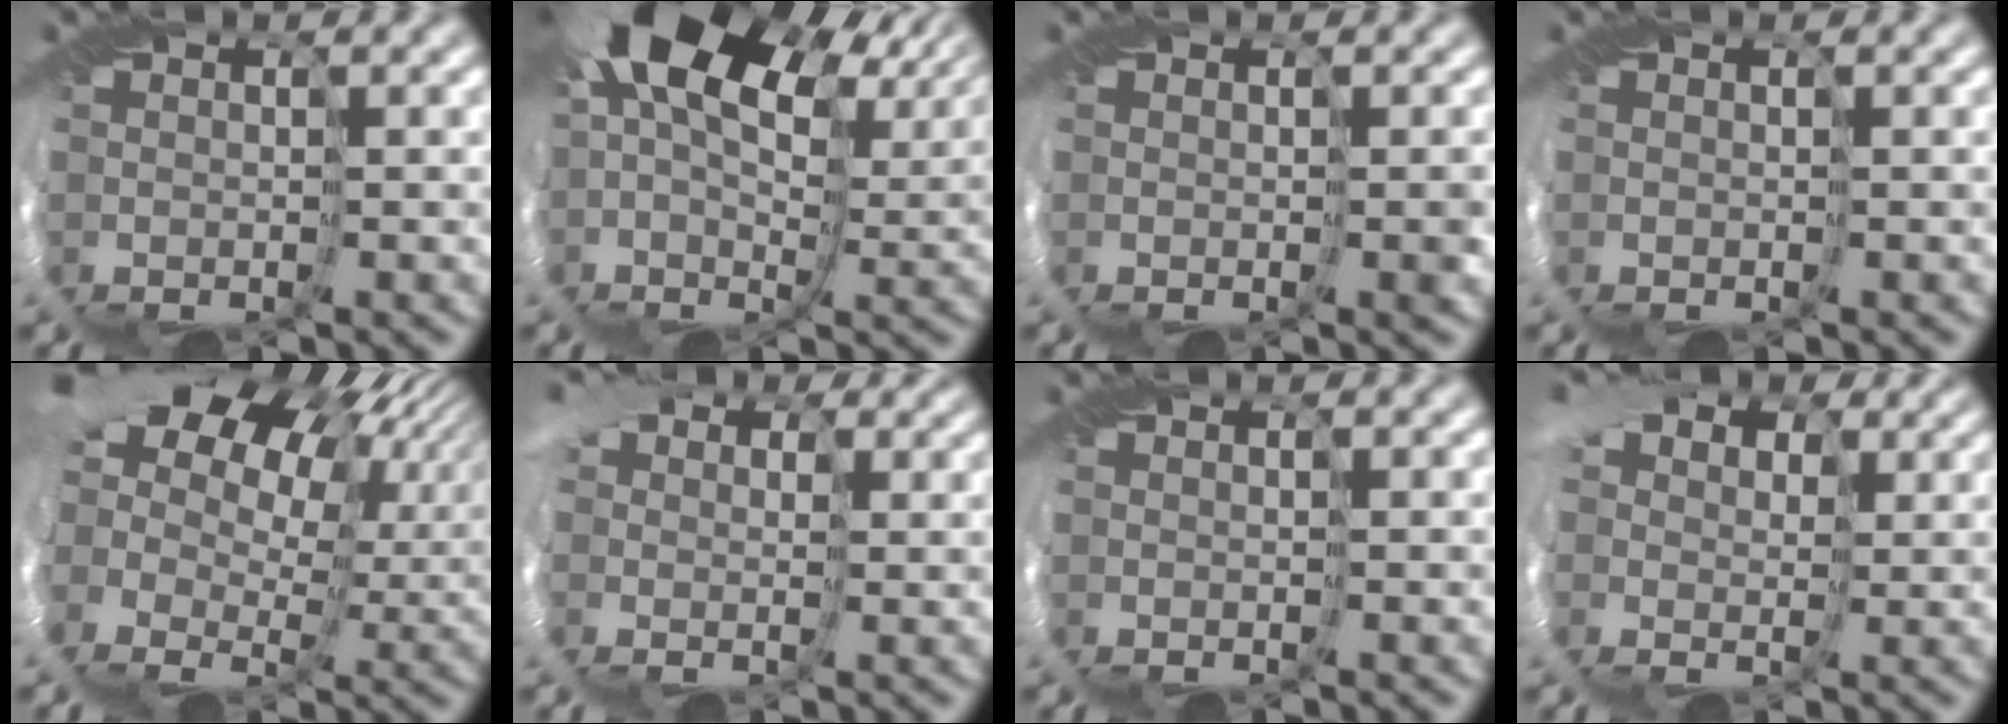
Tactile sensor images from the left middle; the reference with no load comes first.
{"total": 16.3, "force": [6.4, 9.0, 11.9], "torque": [-0.206, 0.044, 0.101]}
{"total": 1.2, "force": [-0.3, 0.4, 1.1], "torque": [-0.017, 0.000, -0.005]}
{"total": 0.0}
{"total": 16.7, "force": [6.2, 10.7, 11.2], "torque": [-0.236, 0.019, 0.119]}
{"total": 8.4, "force": [3.5, 6.4, 4.3], "torque": [-0.107, 0.024, 0.021]}
{"total": 0.0}
{"total": 8.6, "force": [4.6, 6.1, 4.0], "torque": [-0.103, 0.029, 0.053]}